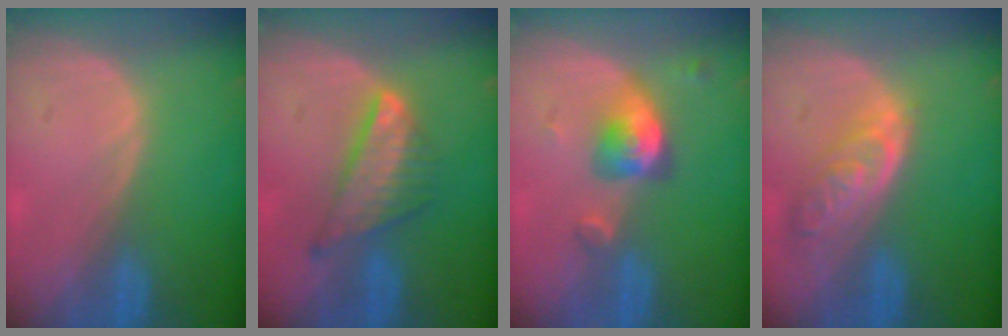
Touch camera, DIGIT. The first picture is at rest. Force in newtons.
{"total": 7.4, "press": 6.5, "slide": 3.6}
{"total": 4.9, "press": 4.8, "slide": 1.1}
{"total": 6.2, "press": 5.7, "slide": 2.6}